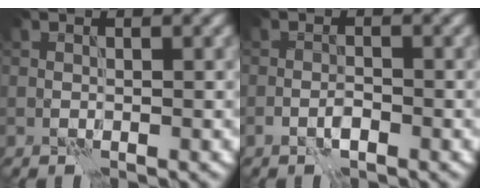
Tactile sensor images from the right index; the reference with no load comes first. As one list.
[{"total": 1.3, "force": [-0.8, 0.4, 0.9], "torque": [-0.017, 0.003, -0.018]}]